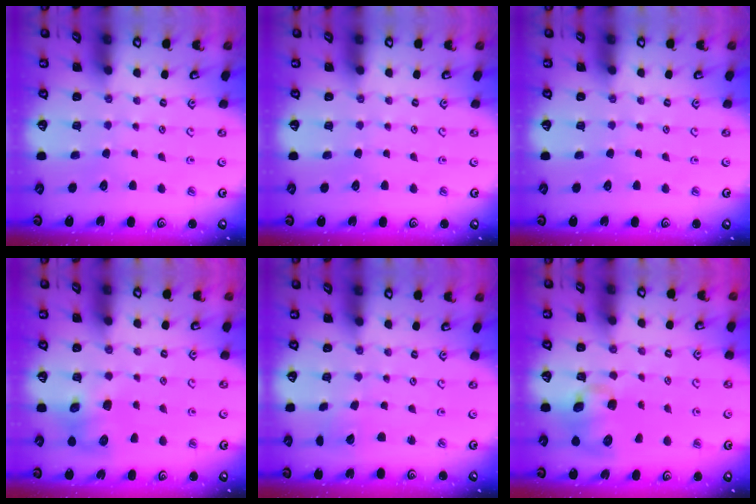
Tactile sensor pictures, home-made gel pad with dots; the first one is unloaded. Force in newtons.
{"total": 0.0}
{"total": 0.0}
{"total": 7.4, "press": 7.4, "slide": 0.8}
{"total": 1.2, "press": 1.2, "slide": 0.1}
{"total": 9.6, "press": 9.5, "slide": 1.5}